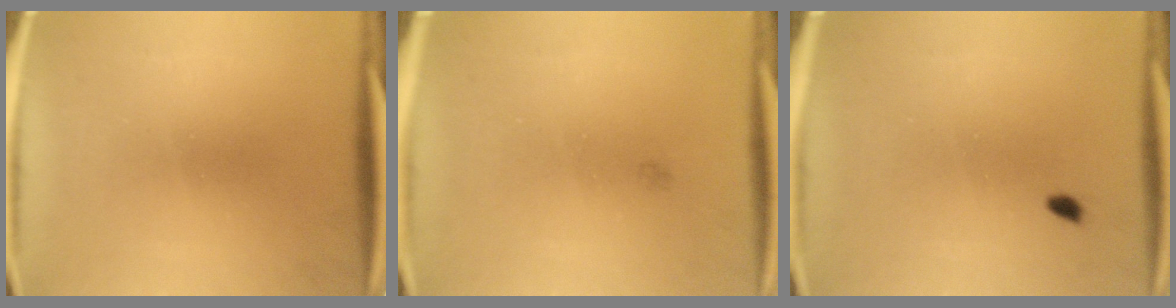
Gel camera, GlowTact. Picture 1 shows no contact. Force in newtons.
{"total": 0.6}
{"total": 0.9}